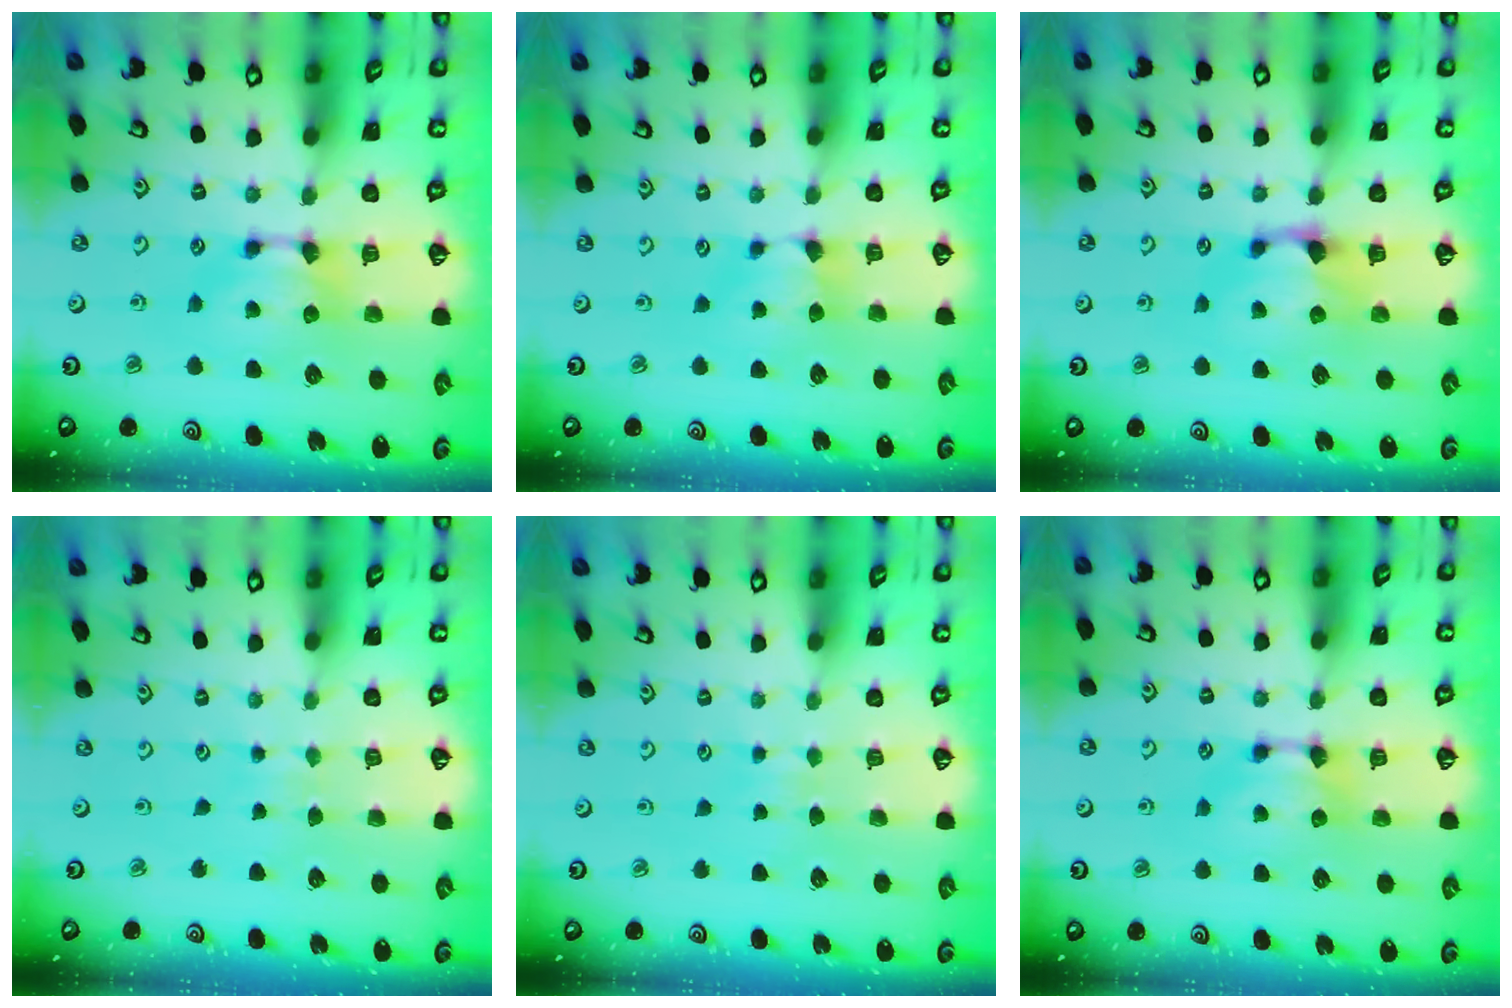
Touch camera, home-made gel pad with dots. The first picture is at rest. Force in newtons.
{"total": 0.6, "press": 0.2, "slide": 0.5}
{"total": 1.2, "press": 0.8, "slide": 0.9}
{"total": 4.1, "press": 4.1, "slide": 0.1}
{"total": 3.5, "press": 3.5, "slide": 0.2}
{"total": 0.0}